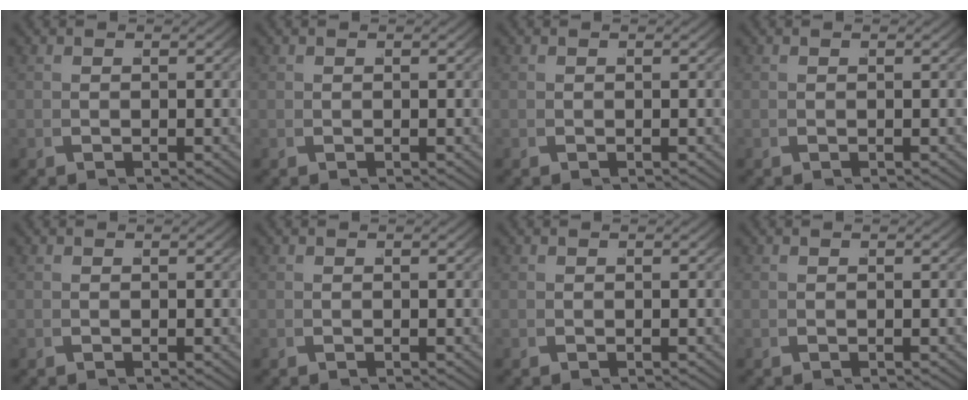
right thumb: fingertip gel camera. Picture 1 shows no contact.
{"total": 0.0}
{"total": 0.0}
{"total": 0.0}
{"total": 0.0}
{"total": 0.0}
{"total": 0.0}
{"total": 0.0}